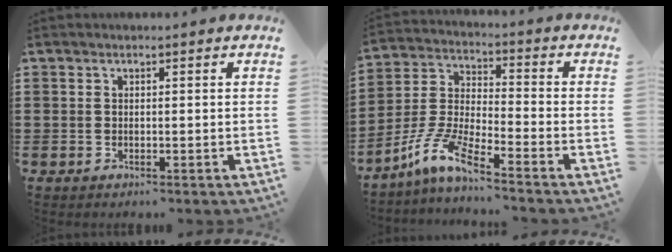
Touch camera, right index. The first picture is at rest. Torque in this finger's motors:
{"motor_torque": [1.83, 0.31, -1.02, -0.21]}